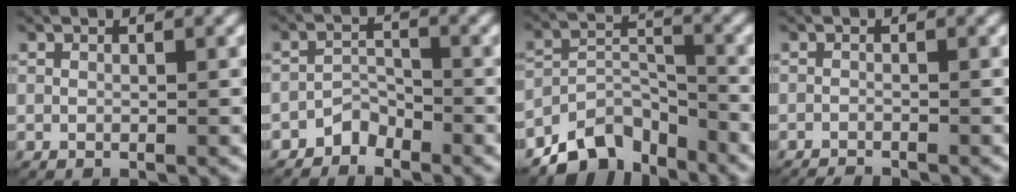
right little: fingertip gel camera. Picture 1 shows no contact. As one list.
[{"total": 2.5, "force": [-2.0, 1.4, 0.6], "torque": [-0.014, 0.001, -0.042]}, {"total": 9.1, "force": [-5.6, 5.5, 4.6], "torque": [-0.074, -0.024, -0.091]}, {"total": 1.9, "force": [-1.9, 0.3, 0.2], "torque": [-0.007, -0.010, -0.029]}]